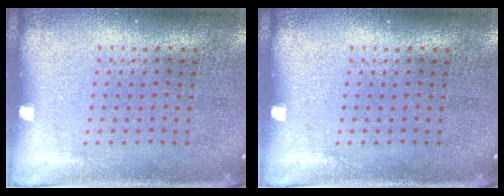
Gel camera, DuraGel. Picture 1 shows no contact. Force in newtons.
{"total": 0.0}